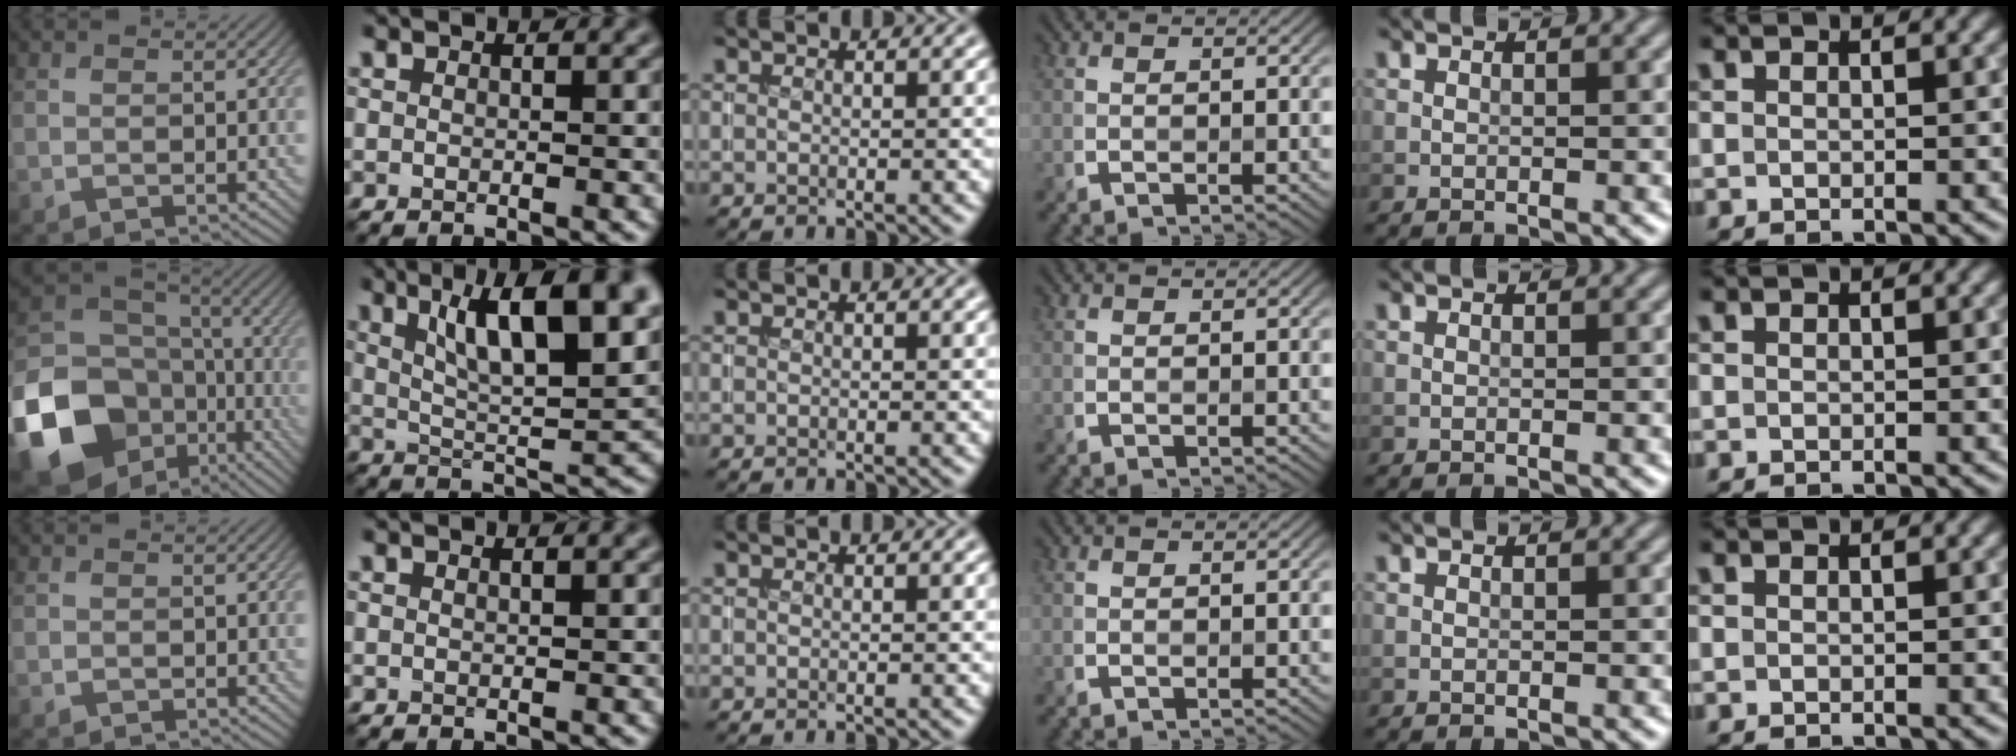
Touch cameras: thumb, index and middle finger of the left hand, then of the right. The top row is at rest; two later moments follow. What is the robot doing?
{"motion": "insert", "object": "coin"}